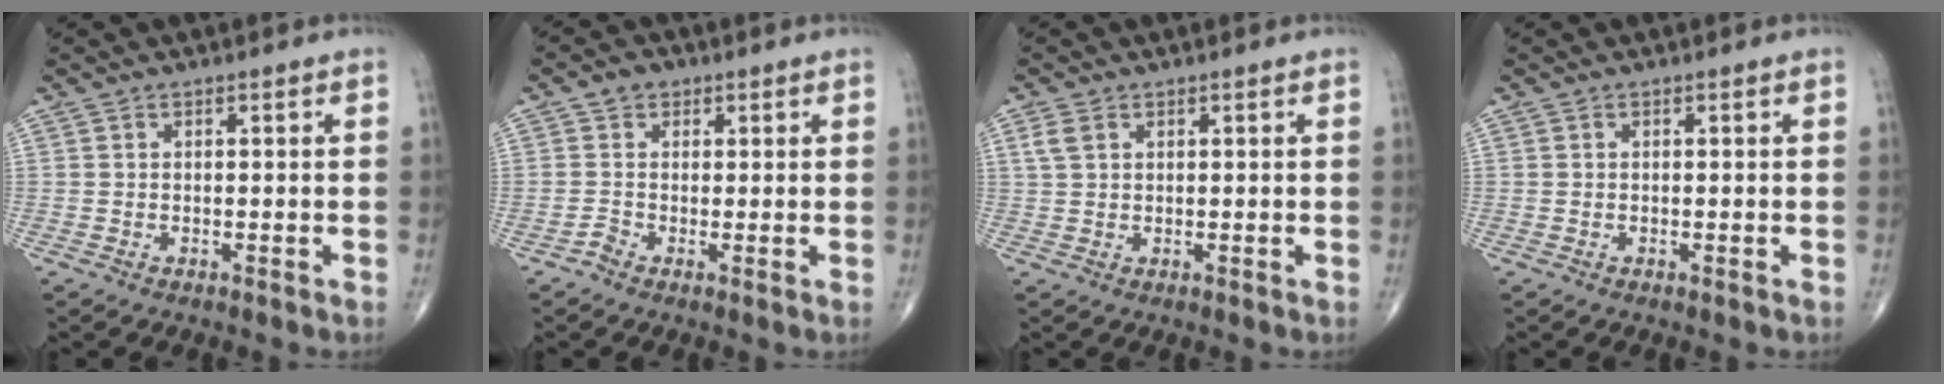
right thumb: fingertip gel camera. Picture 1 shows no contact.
{"total": 2.7, "force": [0.3, 2.5, 1.0], "torque": [0.002, 0.007, -0.007]}
{"total": 2.6, "force": [1.2, 1.8, 1.6], "torque": [-0.034, 0.005, 0.028]}
{"total": 0.0}